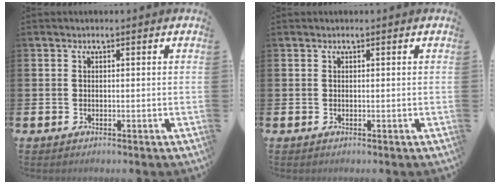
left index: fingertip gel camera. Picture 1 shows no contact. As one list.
[{"total": 0.0}]